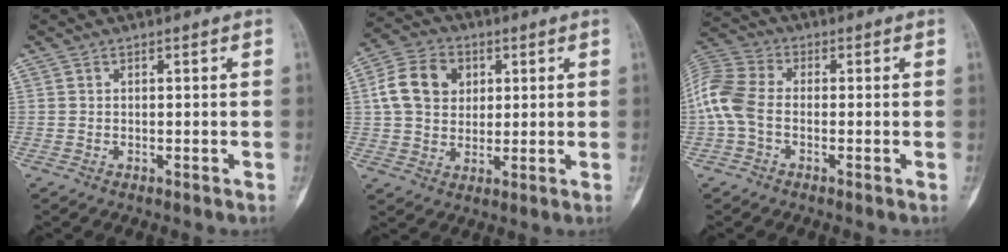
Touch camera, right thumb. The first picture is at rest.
{"total": 10.9, "force": [2.4, 8.6, 6.2], "torque": [-0.091, 0.004, 0.037]}
{"total": 9.0, "force": [-1.3, 5.9, 6.8], "torque": [-0.152, 0.021, -0.040]}